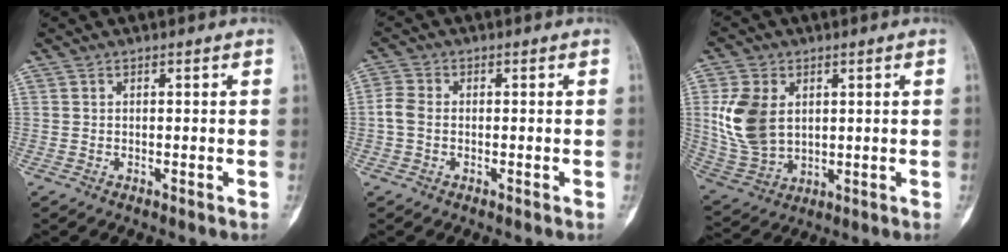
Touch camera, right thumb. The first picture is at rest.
{"total": 3.4, "force": [-0.5, 2.6, 2.2], "torque": [-0.051, 0.007, -0.017]}
{"total": 12.6, "force": [2.4, 8.9, 8.7], "torque": [-0.164, -0.011, 0.060]}